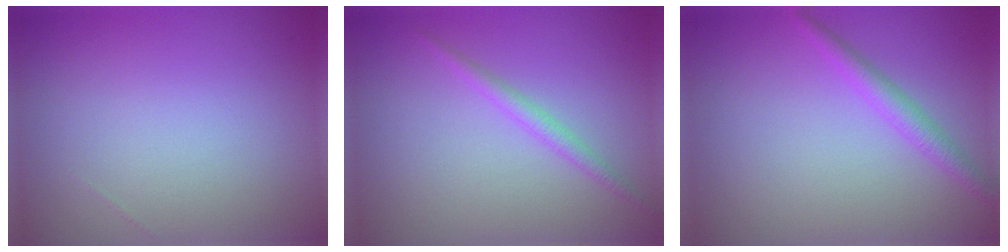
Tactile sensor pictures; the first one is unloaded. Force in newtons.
{"total": 1.4, "press": 1.4, "slide": 0.1}
{"total": 1.9, "press": 1.9, "slide": 0.0}